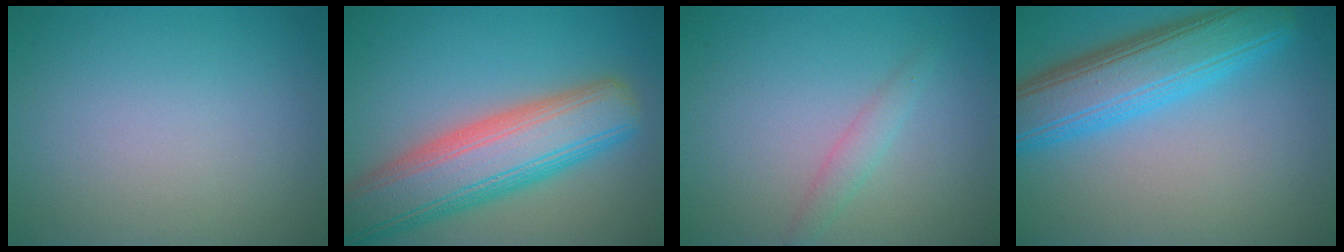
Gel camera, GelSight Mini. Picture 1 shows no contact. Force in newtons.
{"total": 9.9, "press": 9.9, "slide": 0.5}
{"total": 1.5, "press": 1.5, "slide": 0.1}
{"total": 8.1, "press": 8.1, "slide": 0.2}